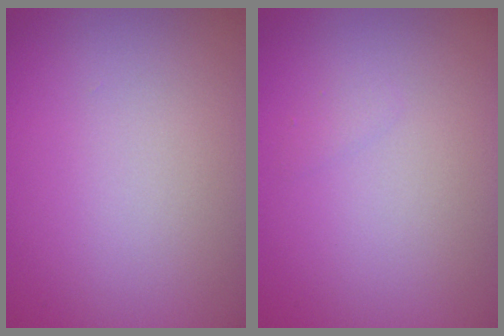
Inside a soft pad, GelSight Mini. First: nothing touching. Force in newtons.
{"total": 0.6, "press": 0.6, "slide": 0.0}